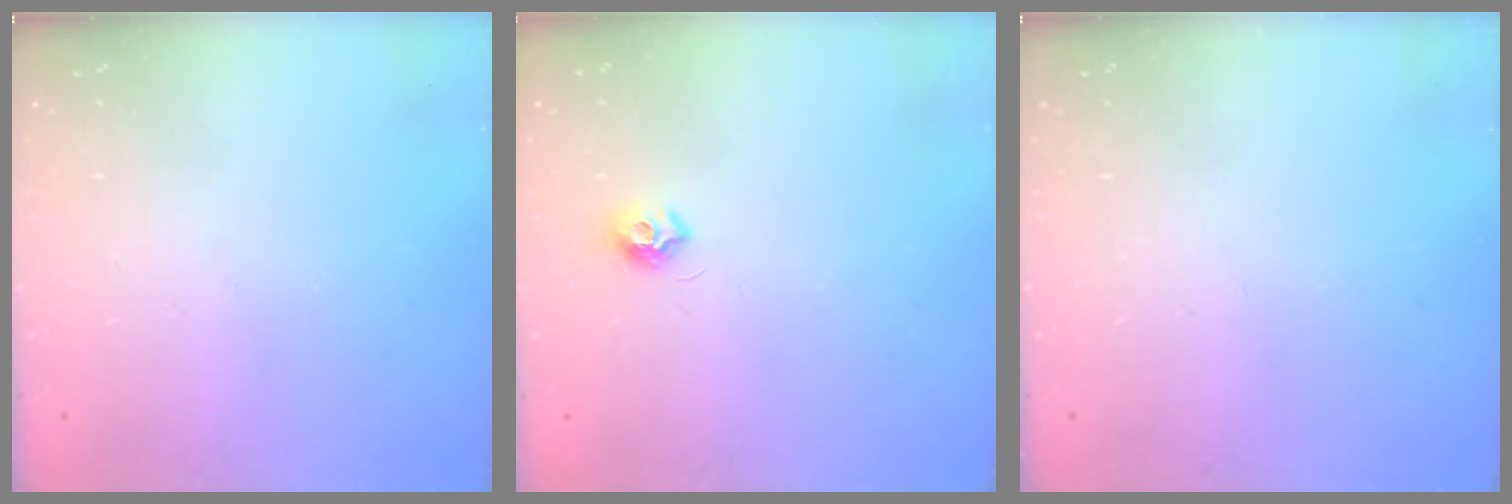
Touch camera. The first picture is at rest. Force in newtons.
{"total": 7.2, "press": 7.2, "slide": 0.4}
{"total": 0.0}